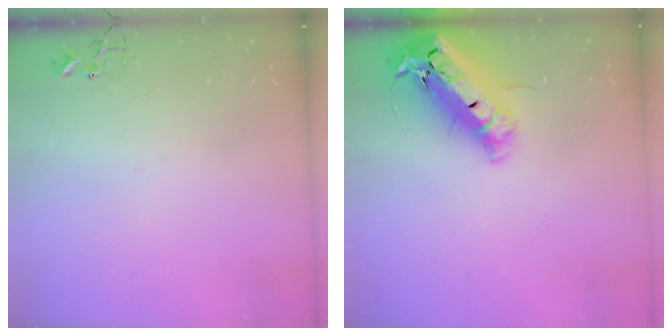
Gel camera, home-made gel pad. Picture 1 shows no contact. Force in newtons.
{"total": 25.0, "press": 24.5, "slide": 4.9}